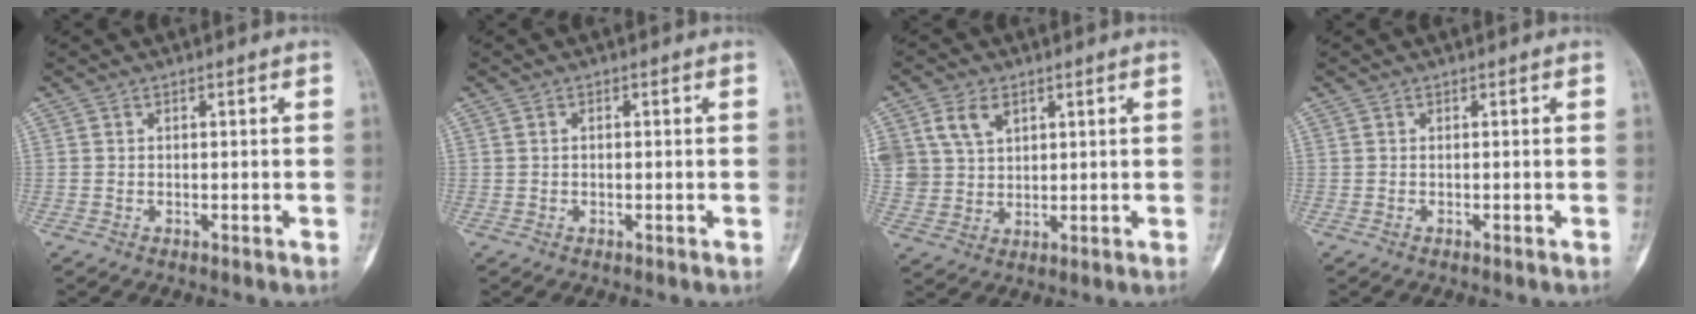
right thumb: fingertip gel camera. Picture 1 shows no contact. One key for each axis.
{"total": 0.6, "fx": 0.0, "fy": 0.4, "fz": 0.4, "tx": -0.011, "ty": 0.001, "tz": 0.002}
{"total": 8.3, "fx": 3.8, "fy": 5.7, "fz": 4.6, "tx": -0.079, "ty": -0.006, "tz": 0.083}
{"total": 0.0}